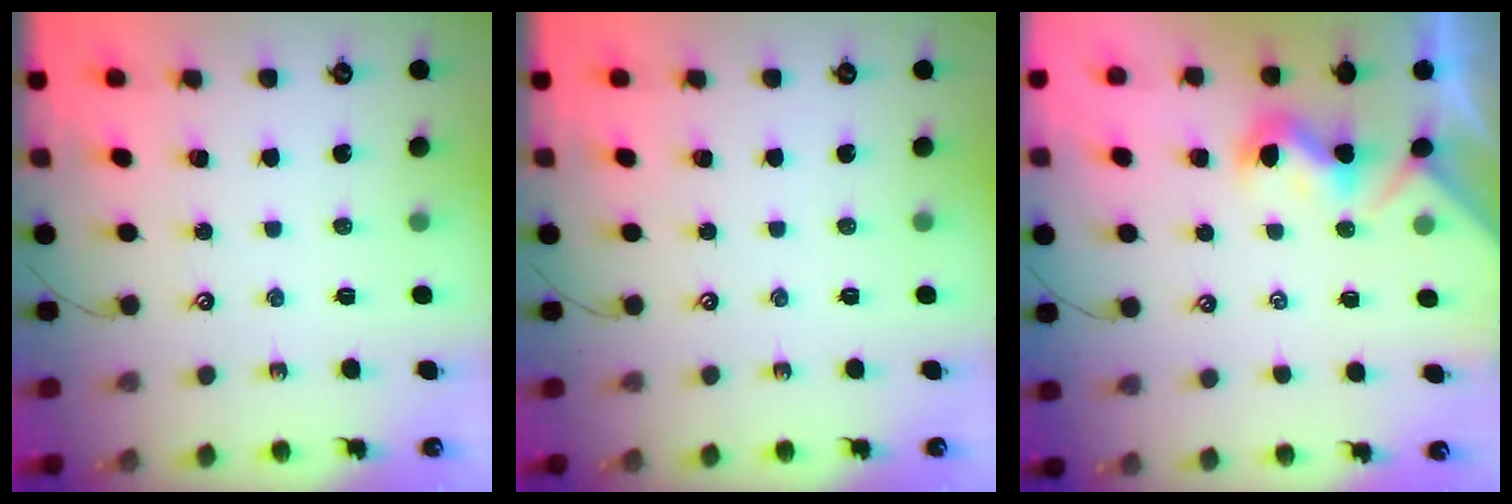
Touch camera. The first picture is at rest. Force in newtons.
{"total": 0.0}
{"total": 0.5, "press": 0.3, "slide": 0.4}